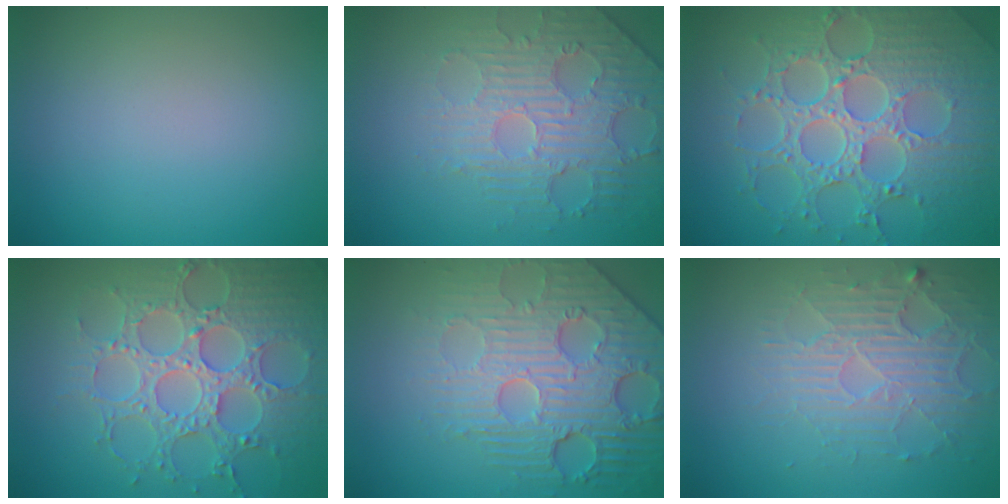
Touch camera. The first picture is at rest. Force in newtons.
{"total": 4.8, "press": 3.8, "slide": 3.0}
{"total": 8.3, "press": 6.1, "slide": 5.6}
{"total": 7.2, "press": 5.9, "slide": 4.1}
{"total": 7.0, "press": 5.7, "slide": 4.0}
{"total": 3.8, "press": 3.4, "slide": 1.8}